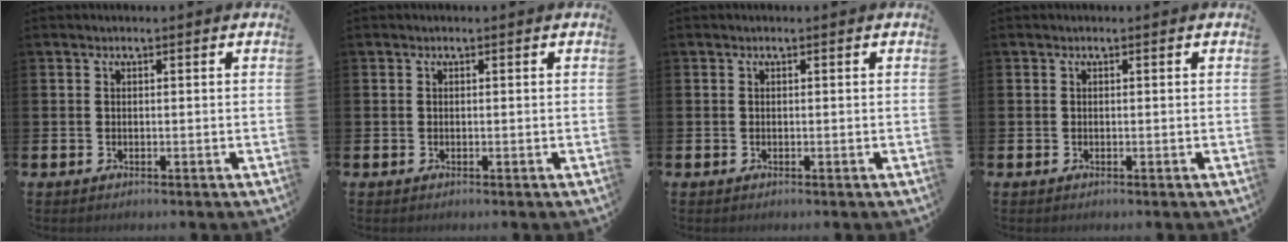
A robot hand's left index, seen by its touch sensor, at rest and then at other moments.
{"total": 0.0}
{"total": 0.0}
{"total": 0.0}